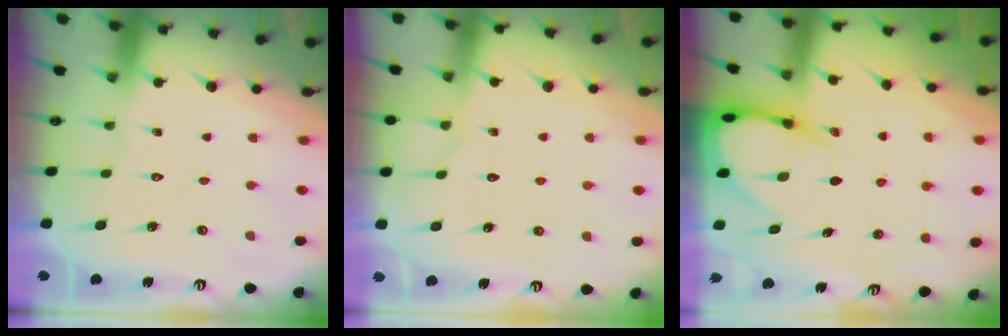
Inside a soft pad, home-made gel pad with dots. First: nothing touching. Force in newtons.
{"total": 3.4, "press": 3.4, "slide": 0.6}
{"total": 9.1, "press": 9.1, "slide": 1.0}